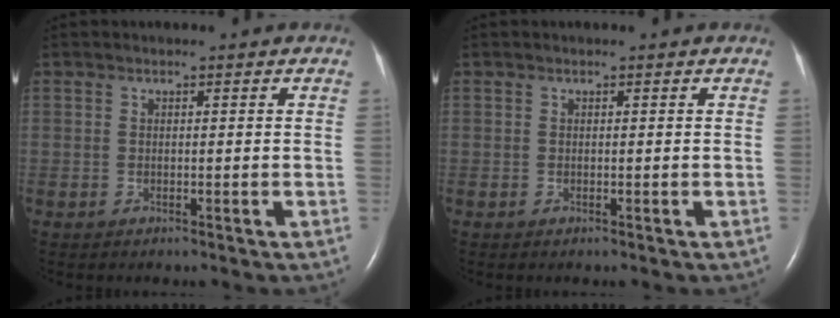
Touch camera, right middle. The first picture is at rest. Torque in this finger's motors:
{"motor_torque": [-0.16, 0.23, -0.08, 0.00]}